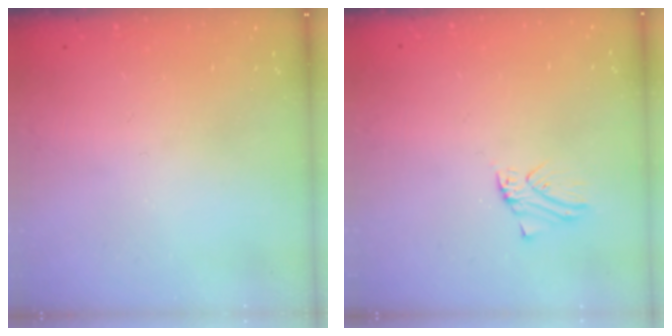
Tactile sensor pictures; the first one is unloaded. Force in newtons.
{"total": 0.0}